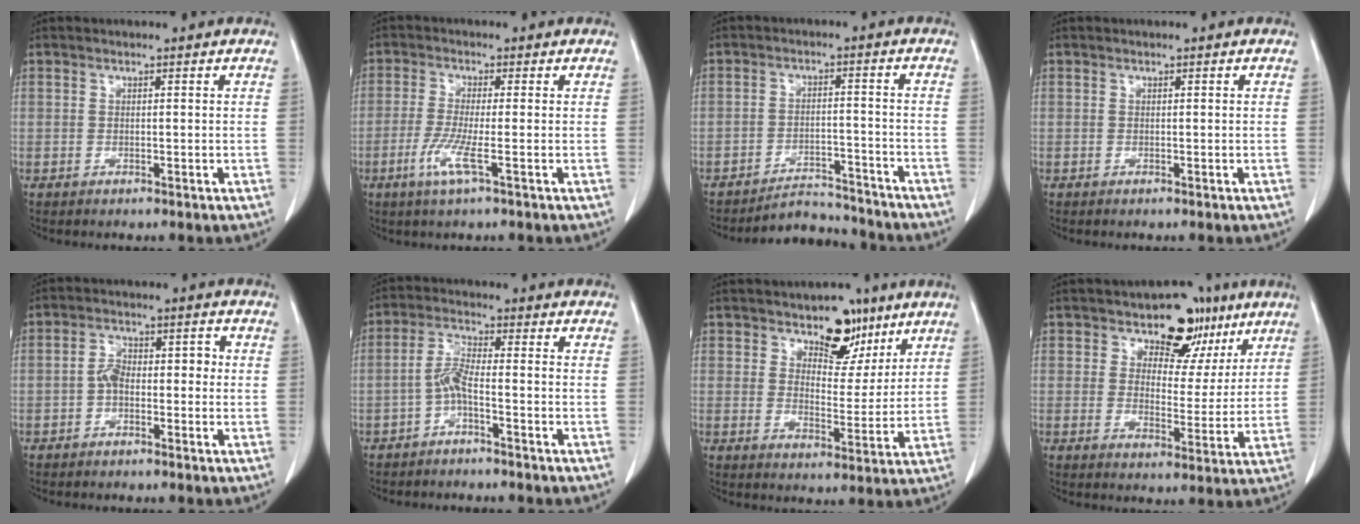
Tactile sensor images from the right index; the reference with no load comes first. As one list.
[{"total": 4.8, "force": [-1.9, -0.1, 4.4], "torque": [-0.095, -0.011, -0.040]}, {"total": 6.8, "force": [-6.7, 1.2, -0.5], "torque": [0.009, 0.017, -0.104]}, {"total": 0.0}, {"total": 4.3, "force": [-0.9, 2.5, 3.3], "torque": [-0.055, 0.029, -0.016]}, {"total": 4.0, "force": [-2.0, 0.4, 3.5], "torque": [-0.074, 0.011, -0.041]}, {"total": 8.0, "force": [5.4, 4.4, 4.0], "torque": [-0.047, -0.002, 0.084]}, {"total": 8.9, "force": [5.6, 5.7, 3.9], "torque": [-0.032, 0.008, 0.079]}]